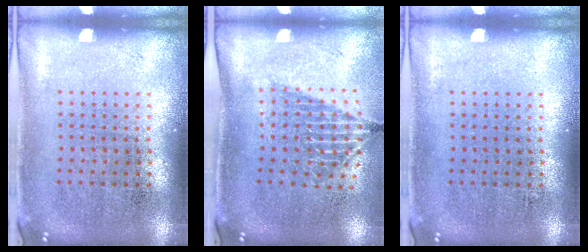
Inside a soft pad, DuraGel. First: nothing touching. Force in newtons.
{"total": 1.5, "press": 1.1, "slide": 1.0}
{"total": 0.0}